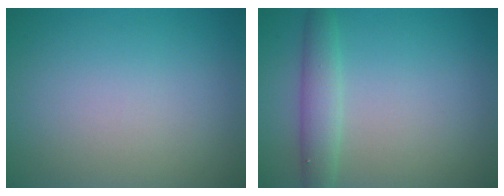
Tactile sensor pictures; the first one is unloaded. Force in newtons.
{"total": 2.8, "press": 2.8, "slide": 0.1}